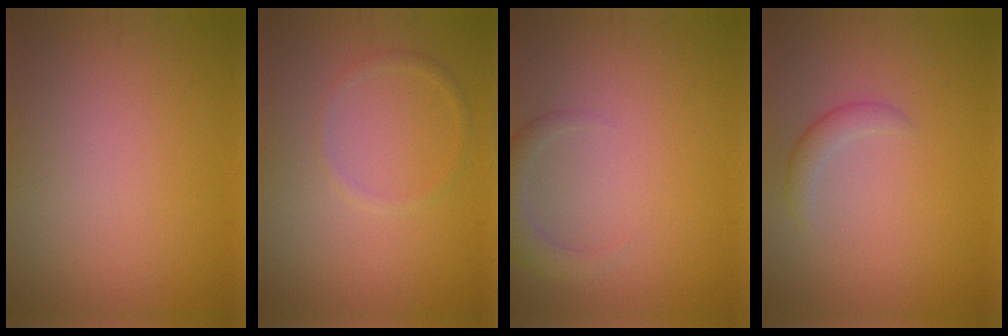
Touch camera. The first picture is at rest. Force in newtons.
{"total": 1.0, "press": 1.0, "slide": 0.1}
{"total": 2.3, "press": 2.3, "slide": 0.2}
{"total": 1.6, "press": 1.6, "slide": 0.1}